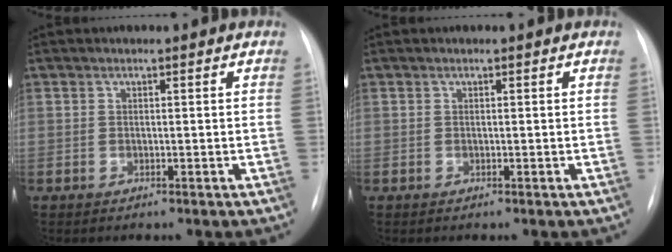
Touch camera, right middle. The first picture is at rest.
{"total": 0.0}